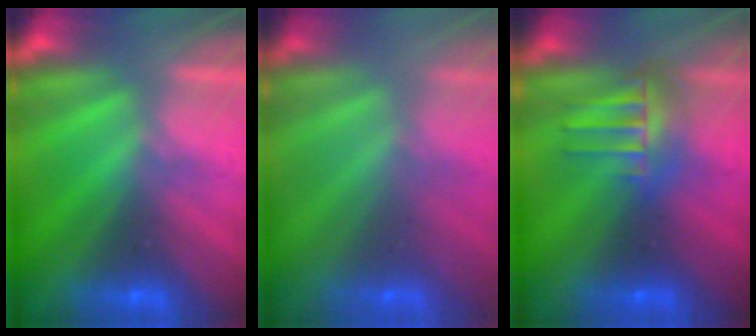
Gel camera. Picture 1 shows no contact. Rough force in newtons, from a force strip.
{"total": 2.1}
{"total": 5.4}